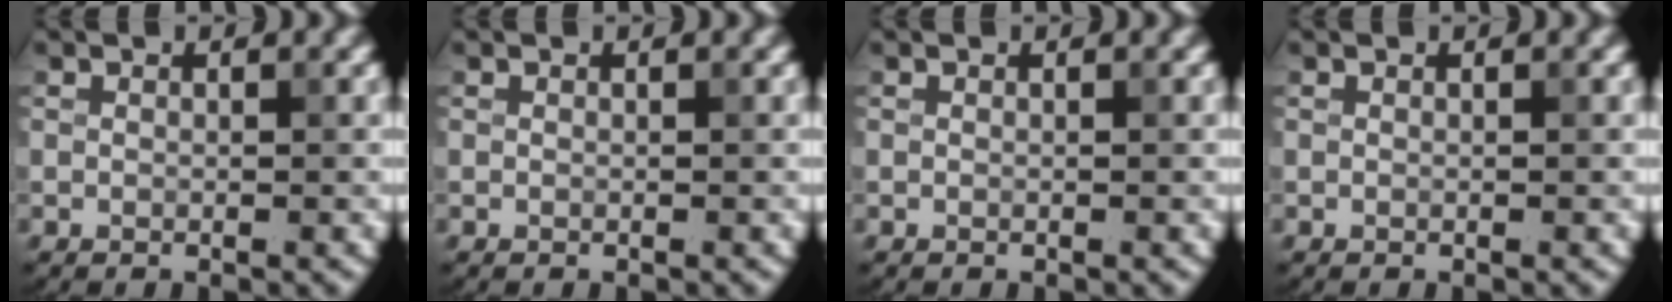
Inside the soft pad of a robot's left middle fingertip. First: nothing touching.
{"total": 0.0}
{"total": 0.0}
{"total": 0.0}